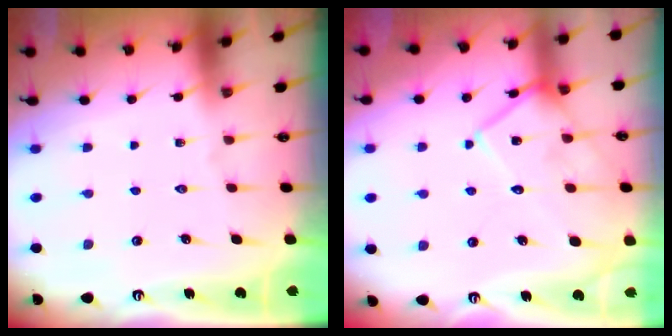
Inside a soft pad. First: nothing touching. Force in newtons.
{"total": 14.8, "press": 14.7, "slide": 1.2}